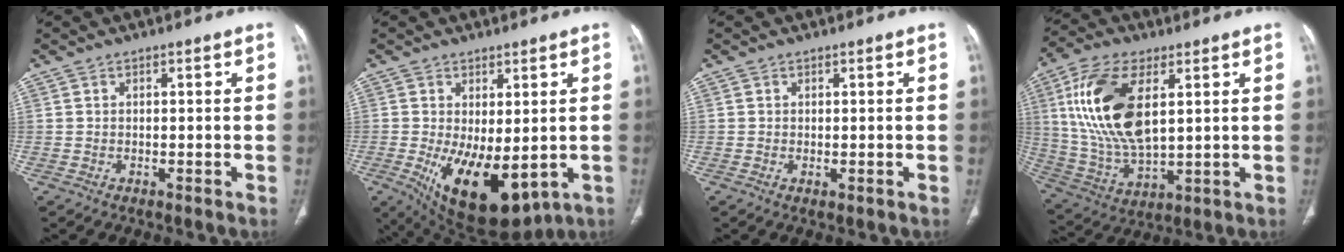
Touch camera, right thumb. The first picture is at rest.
{"total": 14.2, "force": [-3.0, 6.8, 12.1], "torque": [-0.191, -0.024, -0.017]}
{"total": 0.7, "force": [-0.2, 0.3, 0.6], "torque": [-0.013, -0.004, 0.000]}
{"total": 18.9, "force": [5.0, 9.2, 15.7], "torque": [-0.313, -0.013, 0.099]}